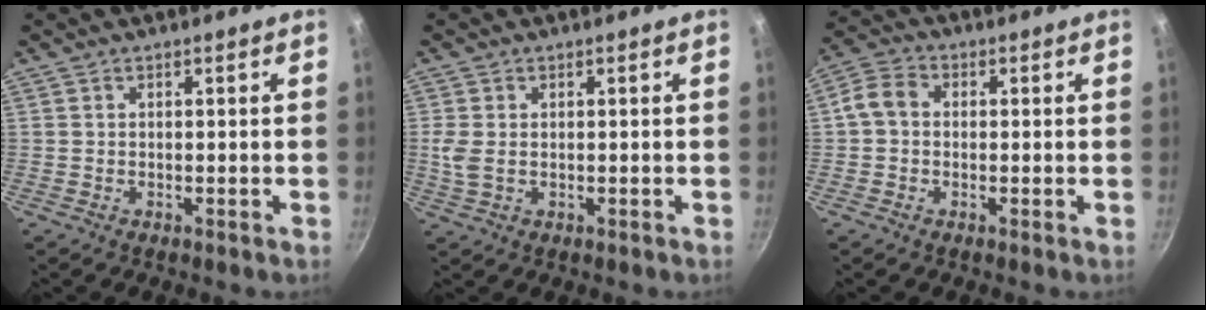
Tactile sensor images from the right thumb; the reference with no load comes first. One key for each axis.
{"total": 3.2, "fx": 0.1, "fy": 1.9, "fz": 2.6, "tx": -0.072, "ty": 0.002, "tz": 0.005}
{"total": 5.3, "fx": 0.1, "fy": 4.2, "fz": 3.2, "tx": -0.056, "ty": 0.018, "tz": -0.007}